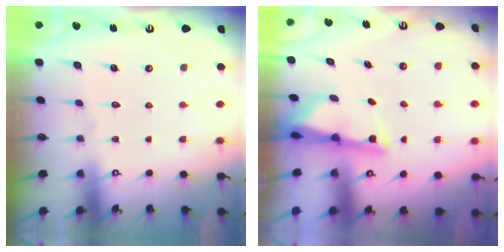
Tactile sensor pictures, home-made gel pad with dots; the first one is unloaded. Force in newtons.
{"total": 2.9, "press": 2.9, "slide": 0.6}